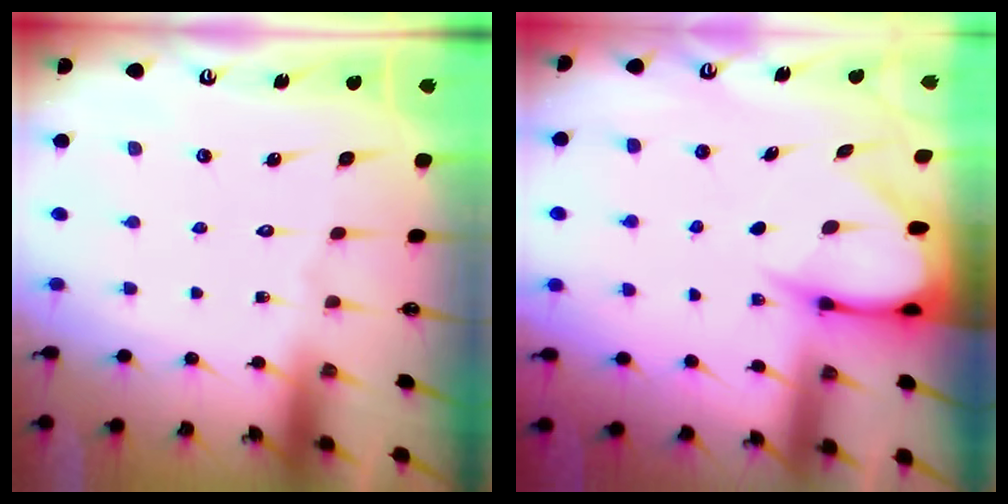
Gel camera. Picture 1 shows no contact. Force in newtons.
{"total": 5.0, "press": 5.0, "slide": 0.7}